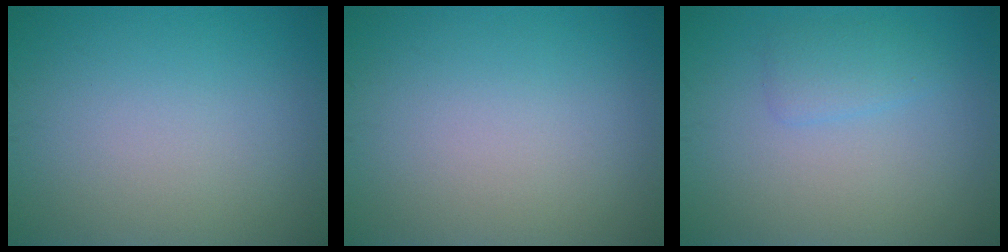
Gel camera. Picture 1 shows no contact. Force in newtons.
{"total": 0.0}
{"total": 1.8, "press": 1.8, "slide": 0.0}